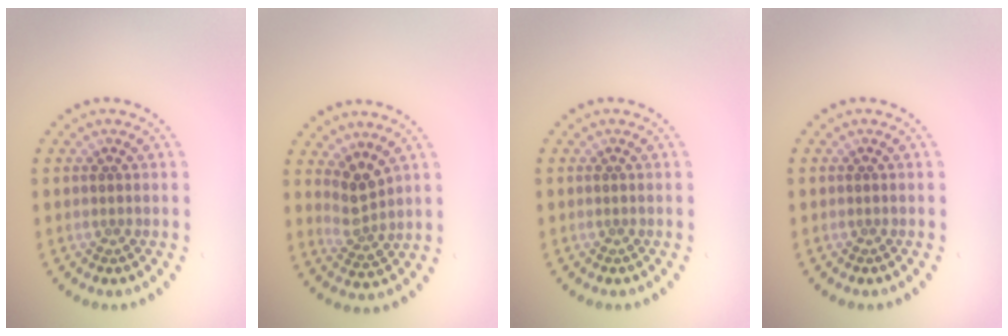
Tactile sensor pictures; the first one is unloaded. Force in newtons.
{"total": 2.6, "press": 2.0, "slide": 1.6}
{"total": 0.0}
{"total": 0.0}